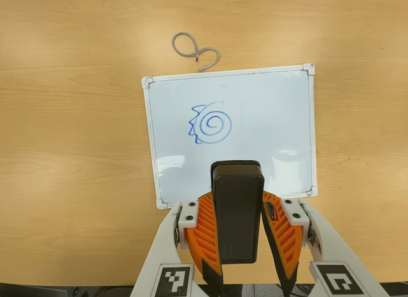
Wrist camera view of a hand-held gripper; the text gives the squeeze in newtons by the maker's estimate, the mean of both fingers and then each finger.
{"total": 7.9, "left": 6.4, "right": 9.3}